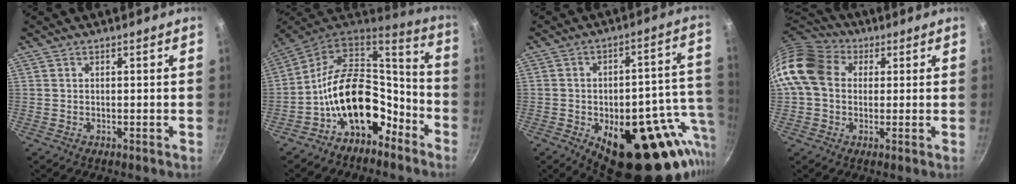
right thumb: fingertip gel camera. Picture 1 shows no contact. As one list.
[{"total": 18.4, "force": [-7.3, 12.0, 11.9], "torque": [-0.156, 0.087, -0.127]}, {"total": 26.3, "force": [-7.0, 12.4, 22.1], "torque": [-0.240, 0.004, -0.081]}, {"total": 14.4, "force": [2.4, 11.5, 8.4], "torque": [-0.147, 0.027, 0.027]}]